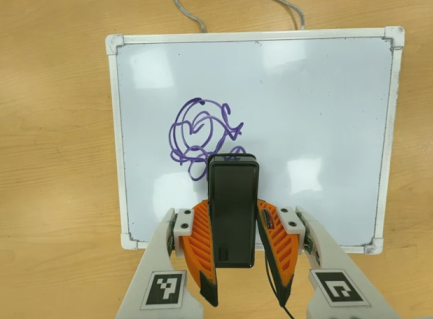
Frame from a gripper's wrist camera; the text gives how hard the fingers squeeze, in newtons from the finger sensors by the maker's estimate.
{"total": 3.3, "left": 1.9, "right": 4.8}